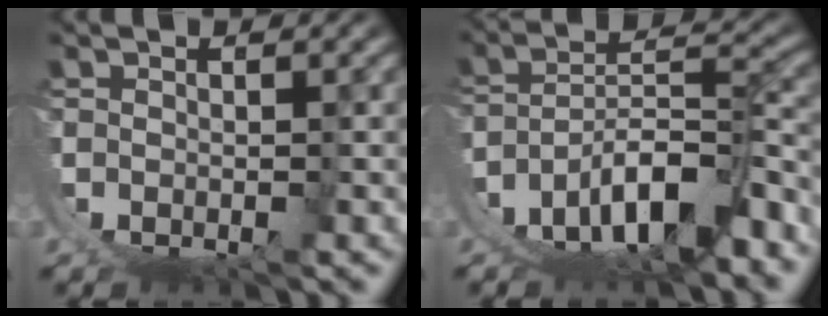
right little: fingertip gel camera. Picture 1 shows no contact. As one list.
[{"total": 11.6, "force": [-4.1, 7.4, 7.9], "torque": [-0.152, -0.021, -0.056]}]